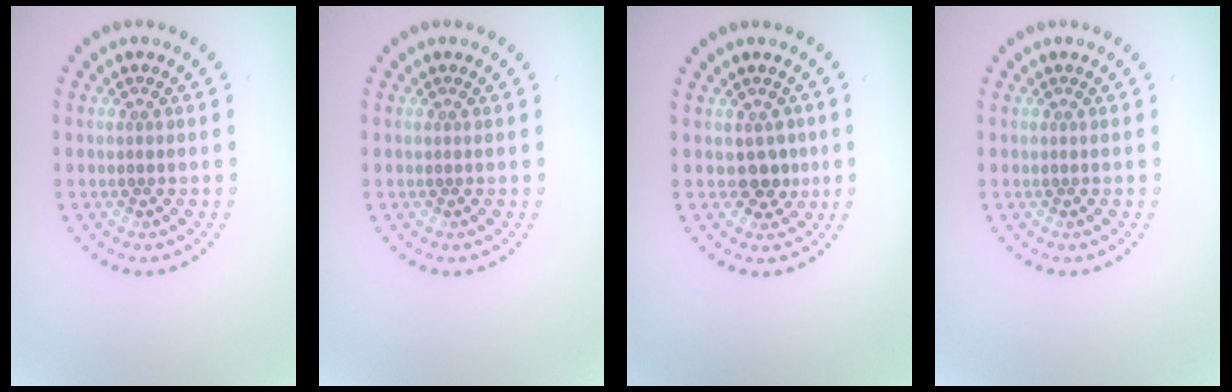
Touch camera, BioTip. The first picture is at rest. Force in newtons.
{"total": 0.0}
{"total": 2.0, "press": 1.7, "slide": 1.0}
{"total": 0.0}